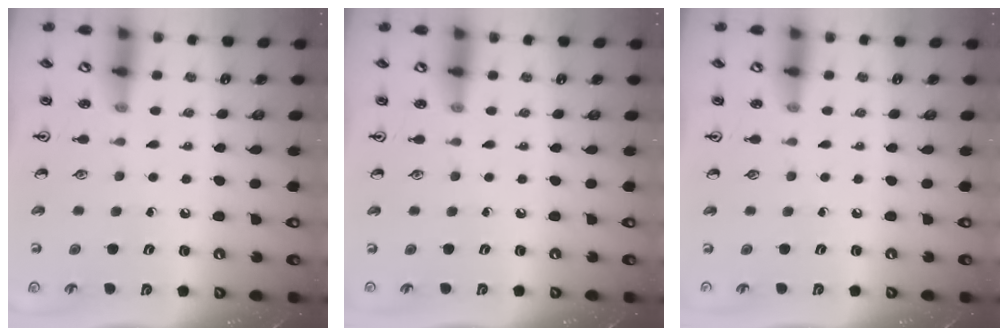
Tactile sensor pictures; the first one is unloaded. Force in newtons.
{"total": 0.0}
{"total": 0.0}